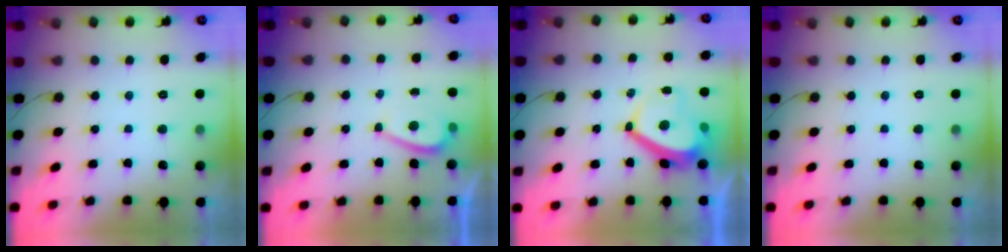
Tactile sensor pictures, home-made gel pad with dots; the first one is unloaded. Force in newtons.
{"total": 3.4, "press": 3.4, "slide": 0.5}
{"total": 6.8, "press": 6.8, "slide": 0.9}
{"total": 0.0}